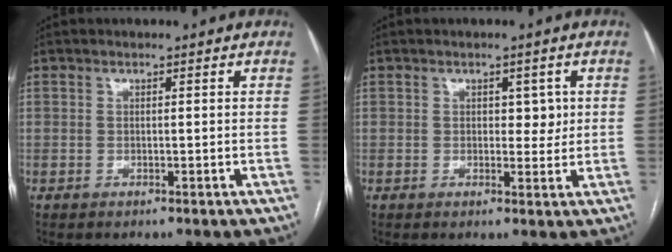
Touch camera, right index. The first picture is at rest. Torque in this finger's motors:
{"motor_torque": [0.07, 0.17, -0.02, 0.00]}